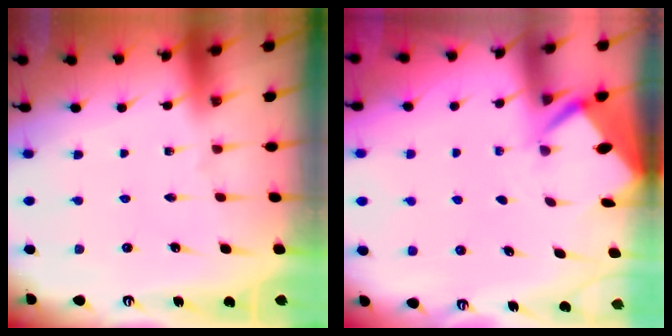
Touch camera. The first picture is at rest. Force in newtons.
{"total": 2.6, "press": 2.5, "slide": 0.3}